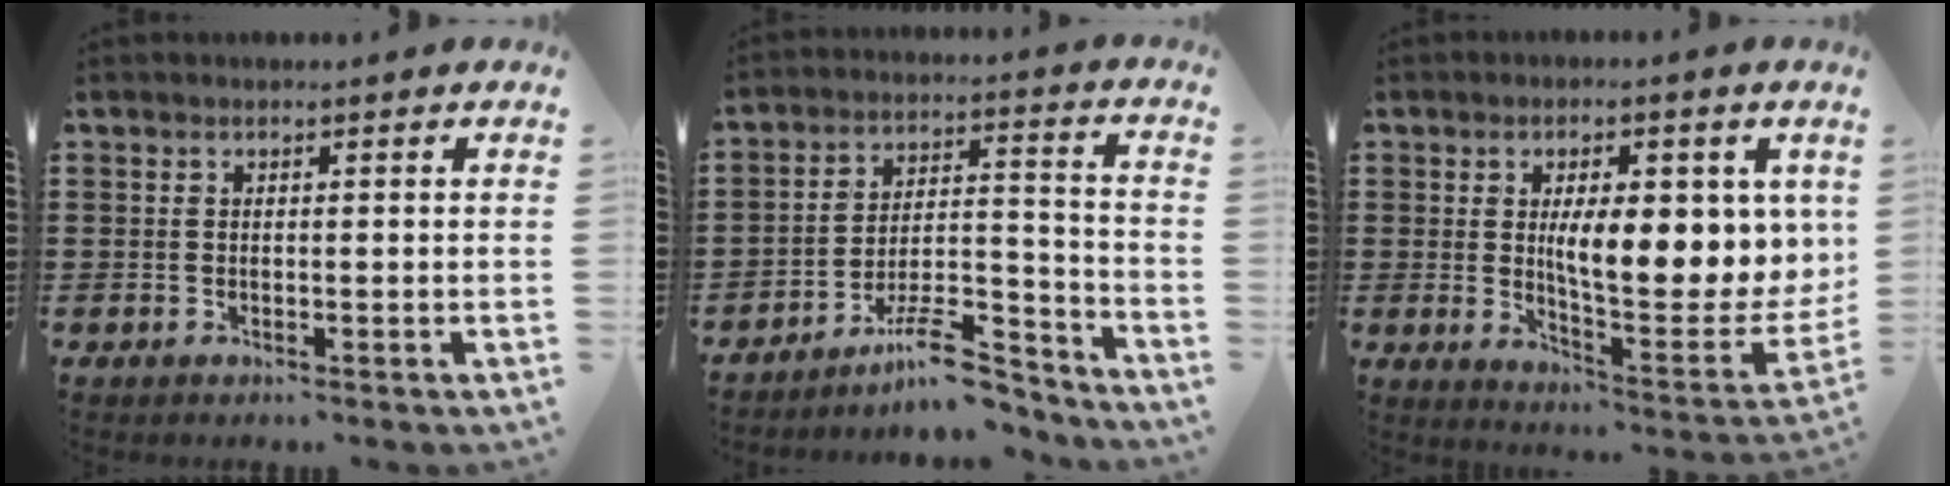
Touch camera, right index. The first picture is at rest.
{"total": 11.3, "force": [-9.0, 2.9, 6.1], "torque": [-0.087, 0.043, -0.164]}
{"total": 11.2, "force": [1.9, 4.2, 10.2], "torque": [-0.145, -0.014, 0.026]}